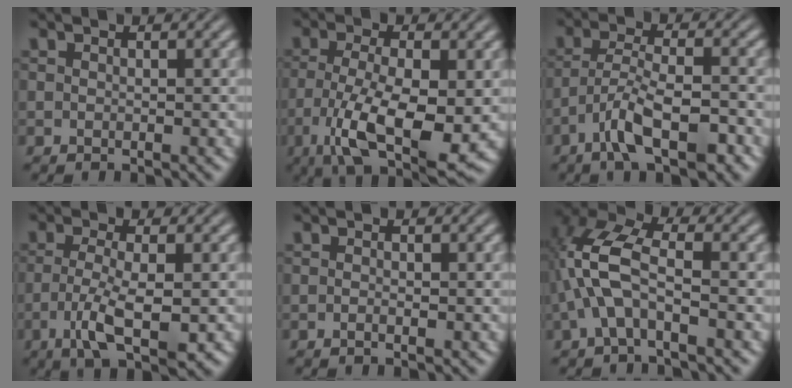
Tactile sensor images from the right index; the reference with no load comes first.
{"total": 9.9, "force": [-2.9, 4.7, 8.2], "torque": [-0.157, -0.049, -0.027]}
{"total": 4.7, "force": [-1.8, 1.3, 4.1], "torque": [-0.070, -0.013, -0.024]}
{"total": 5.4, "force": [-1.6, 1.0, 5.1], "torque": [-0.088, -0.025, -0.012]}
{"total": 0.6, "force": [-0.3, -0.2, 0.5], "torque": [-0.012, -0.003, -0.006]}
{"total": 5.2, "force": [1.0, 2.1, 4.7], "torque": [-0.111, -0.007, 0.023]}